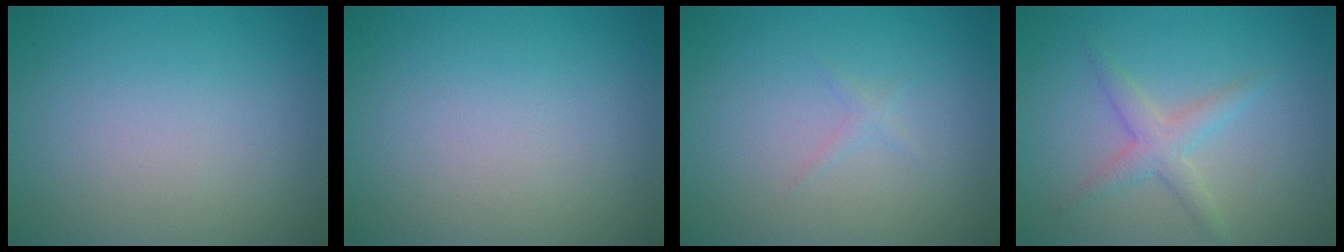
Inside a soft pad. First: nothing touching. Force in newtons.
{"total": 0.0}
{"total": 0.6, "press": 0.6, "slide": 0.1}
{"total": 2.4, "press": 2.4, "slide": 0.1}